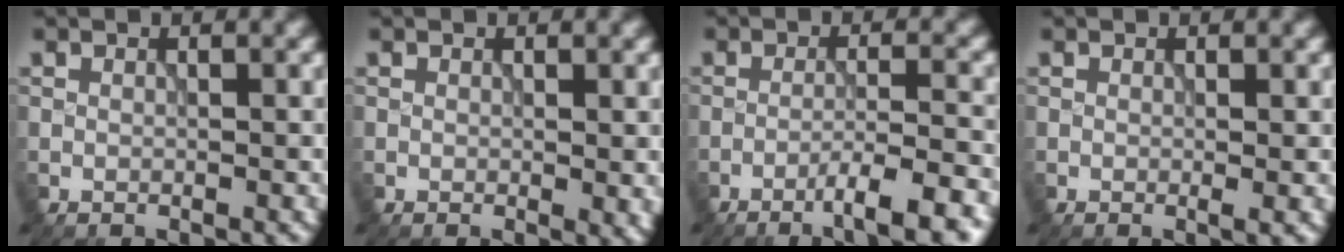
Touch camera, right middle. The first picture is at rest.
{"total": 1.1, "force": [0.0, 0.3, 1.1], "torque": [-0.011, -0.004, -0.001]}
{"total": 5.6, "force": [-3.6, 0.7, 4.3], "torque": [-0.057, 0.010, -0.061]}
{"total": 0.7, "force": [0.0, 0.0, 0.7], "torque": [-0.010, -0.002, -0.003]}